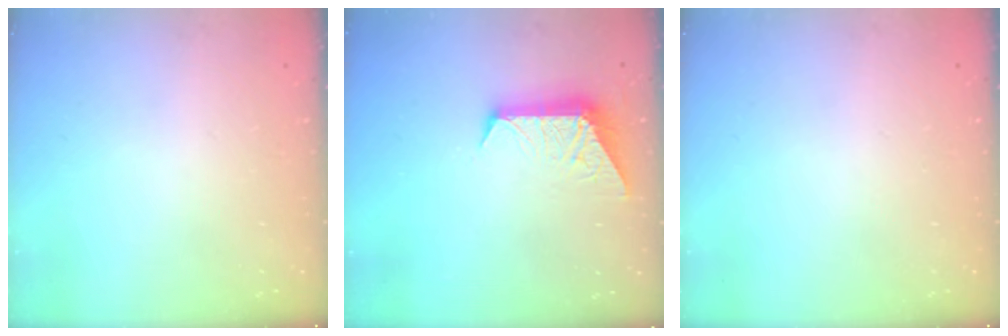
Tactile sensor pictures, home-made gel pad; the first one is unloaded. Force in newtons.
{"total": 8.4, "press": 8.4, "slide": 0.6}
{"total": 0.0}